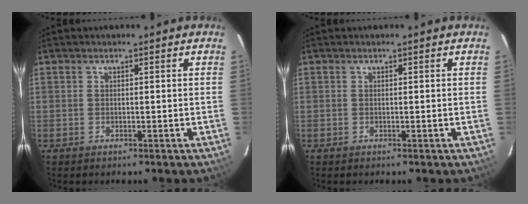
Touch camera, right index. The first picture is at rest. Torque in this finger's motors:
{"motor_torque": [0.00, 0.00, 0.00, 0.00]}